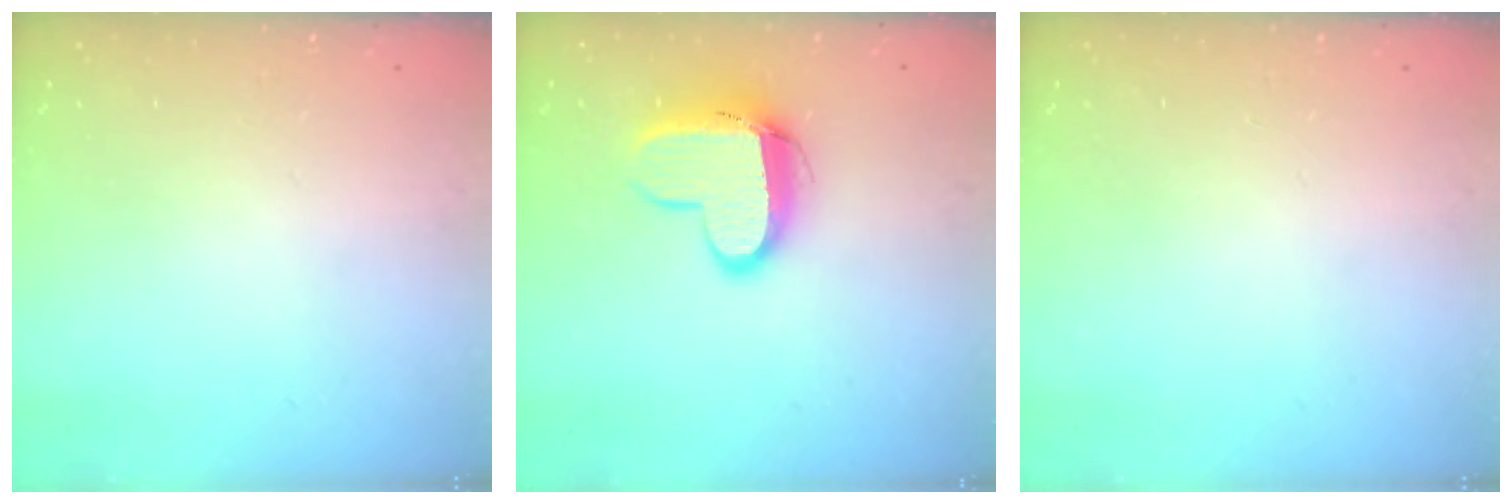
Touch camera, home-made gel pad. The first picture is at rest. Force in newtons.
{"total": 11.4, "press": 11.4, "slide": 1.1}
{"total": 0.0}